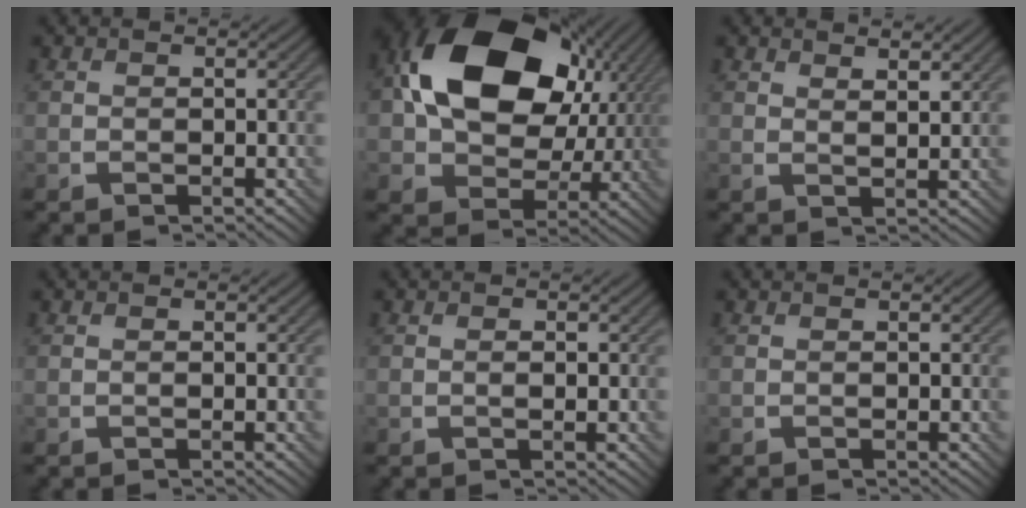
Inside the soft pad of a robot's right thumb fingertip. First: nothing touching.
{"total": 20.1, "force": [5.5, 14.5, 12.9], "torque": [-0.250, 0.017, 0.105]}
{"total": 2.3, "force": [1.8, 0.4, 1.4], "torque": [-0.021, -0.004, 0.035]}
{"total": 0.0}
{"total": 0.9, "force": [0.0, 0.2, 0.9], "torque": [-0.014, -0.001, -0.001]}
{"total": 0.0}